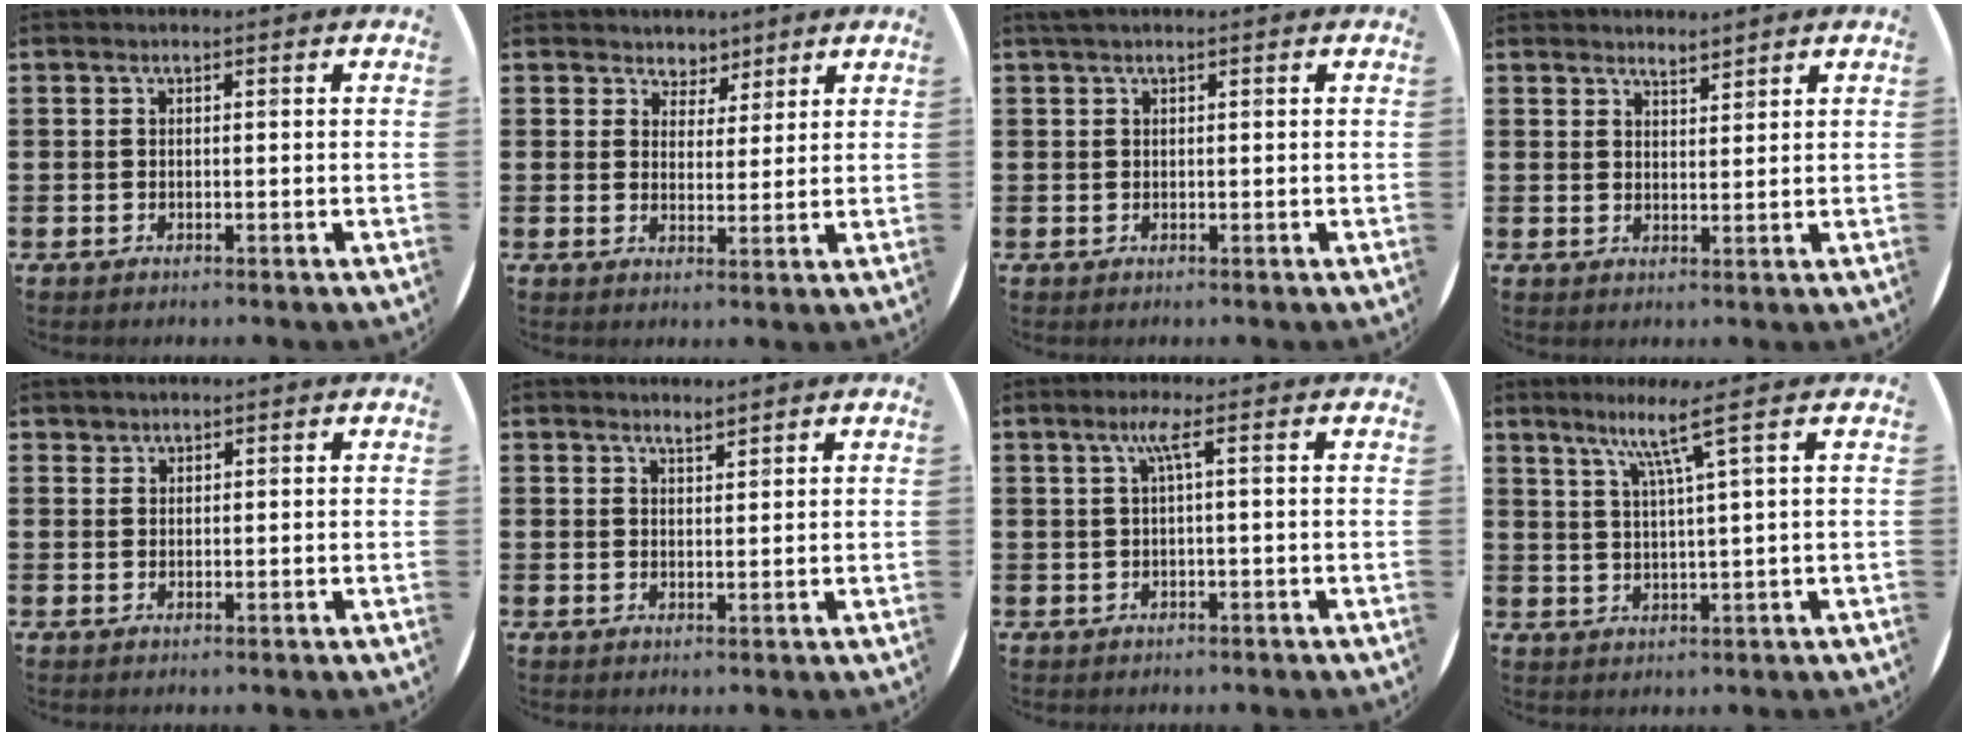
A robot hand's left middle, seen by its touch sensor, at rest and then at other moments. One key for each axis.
{"total": 3.7, "fx": 3.1, "fy": 1.8, "fz": -0.2, "tx": -0.006, "ty": -0.003, "tz": 0.060}
{"total": 0.6, "fx": 0.5, "fy": 0.0, "fz": 0.4, "tx": -0.009, "ty": 0.001, "tz": 0.009}
{"total": 2.2, "fx": 2.2, "fy": 0.0, "fz": -0.3, "tx": 0.003, "ty": -0.006, "tz": 0.042}
{"total": 1.0, "fx": 0.9, "fy": 0.3, "fz": -0.2, "tx": 0.002, "ty": 0.002, "tz": 0.018}
{"total": 1.7, "fx": 1.7, "fy": 0.0, "fz": 0.0, "tx": -0.001, "ty": -0.002, "tz": 0.033}
{"total": 2.7, "fx": 0.7, "fy": -0.1, "fz": 2.6, "tx": -0.051, "ty": 0.005, "tz": 0.007}
{"total": 5.8, "fx": 3.2, "fy": -0.7, "fz": 4.8, "tx": -0.100, "ty": 0.003, "tz": 0.049}